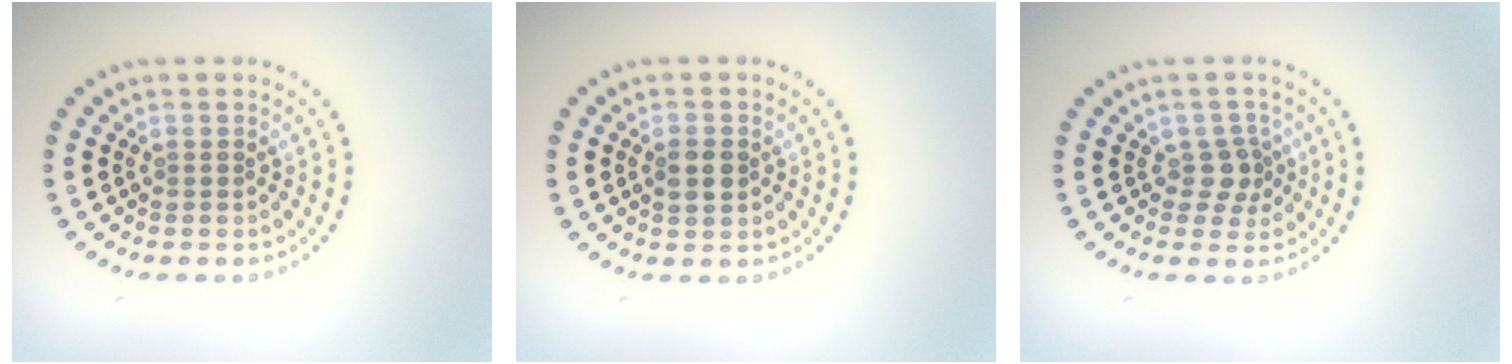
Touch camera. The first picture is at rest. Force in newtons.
{"total": 1.9, "press": 1.9, "slide": 0.2}
{"total": 2.0, "press": 1.6, "slide": 1.2}